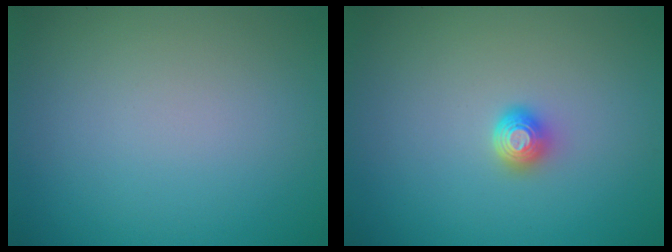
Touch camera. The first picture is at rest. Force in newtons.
{"total": 1.6, "press": 1.3, "slide": 0.9}